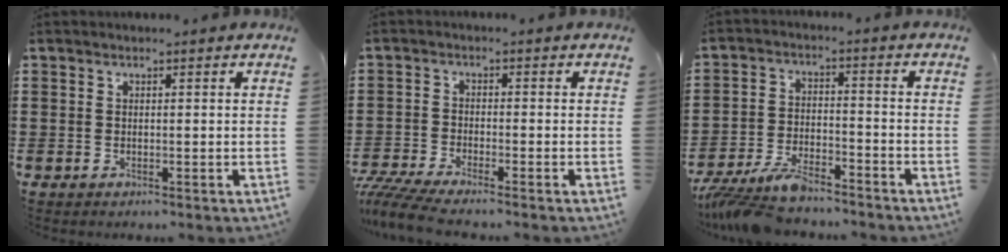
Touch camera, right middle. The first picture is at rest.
{"total": 3.9, "force": [-3.6, 0.0, 1.5], "torque": [-0.056, -0.021, -0.078]}
{"total": 7.1, "force": [-6.4, 1.5, 2.6], "torque": [-0.071, 0.001, -0.129]}